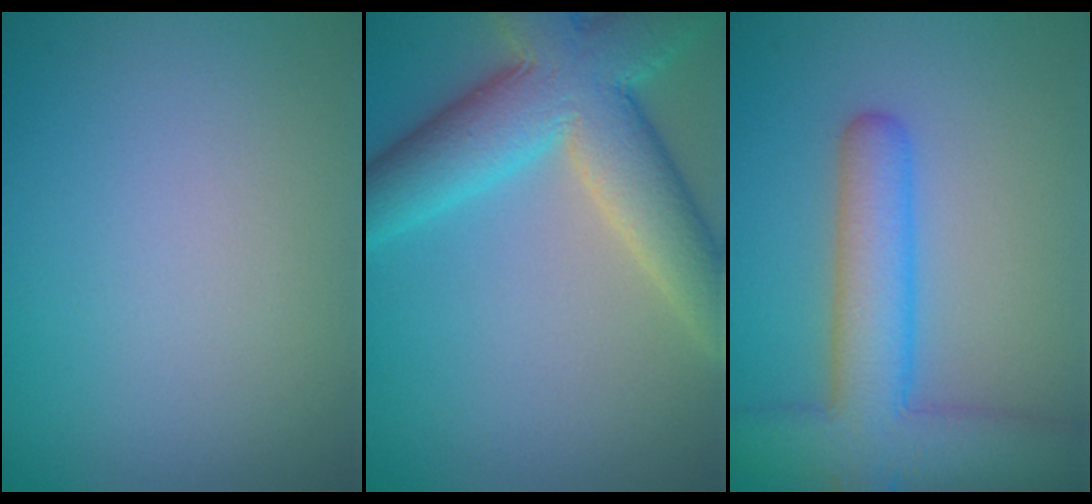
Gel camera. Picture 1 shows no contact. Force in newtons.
{"total": 9.7, "press": 9.7, "slide": 0.6}
{"total": 7.4, "press": 7.4, "slide": 0.4}